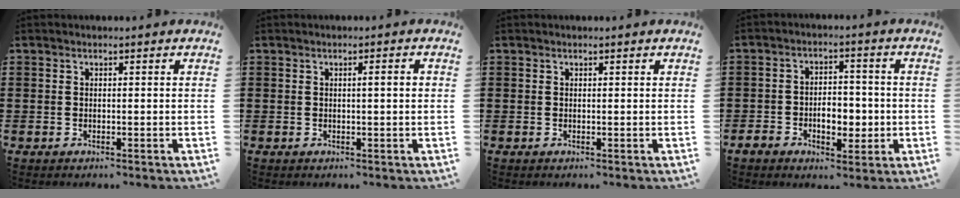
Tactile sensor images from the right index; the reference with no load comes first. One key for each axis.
{"total": 1.6, "fx": 0.1, "fy": 0.1, "fz": 1.6, "tx": -0.029, "ty": 0.001, "tz": 0.000}
{"total": 0.0}
{"total": 6.2, "fx": -1.7, "fy": 3.9, "fz": 4.5, "tx": -0.077, "ty": 0.007, "tz": -0.034}